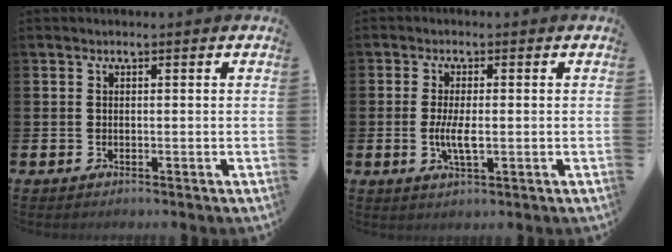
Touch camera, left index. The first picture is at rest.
{"total": 3.7, "force": [-0.3, 1.2, 3.5], "torque": [-0.059, 0.001, -0.008]}